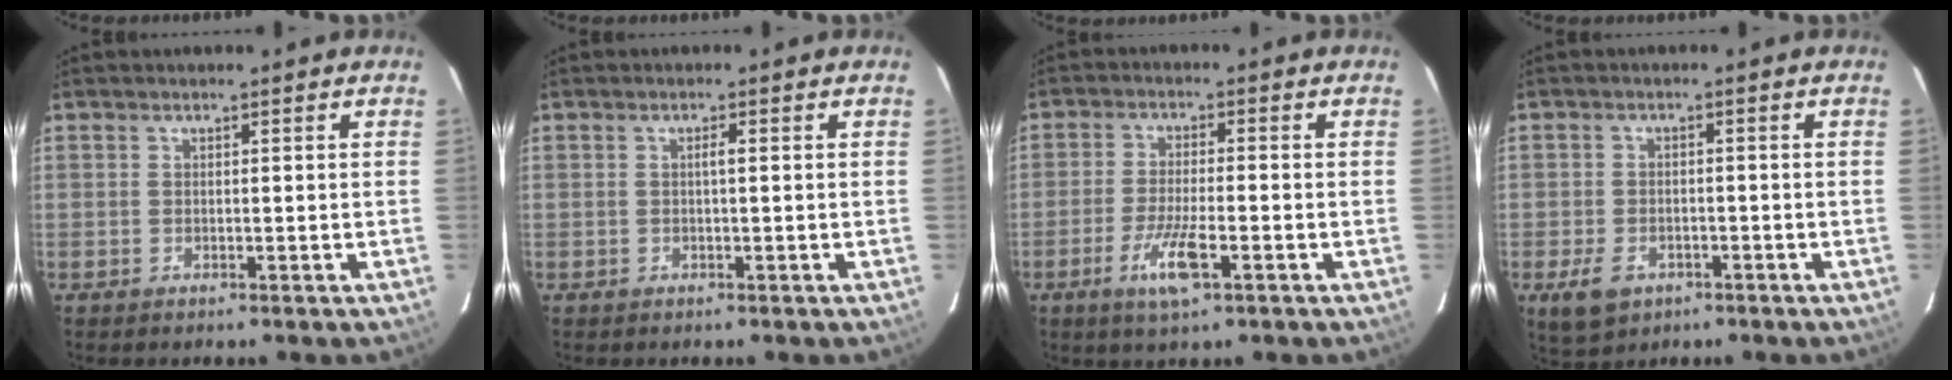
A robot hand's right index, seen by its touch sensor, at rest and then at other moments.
{"total": 0.9, "force": [0.1, 0.0, 0.9], "torque": [-0.017, 0.002, 0.000]}
{"total": 6.3, "force": [-2.9, 0.8, 5.5], "torque": [-0.109, -0.010, -0.052]}
{"total": 4.9, "force": [-2.5, 3.5, 2.3], "torque": [-0.050, -0.001, -0.029]}